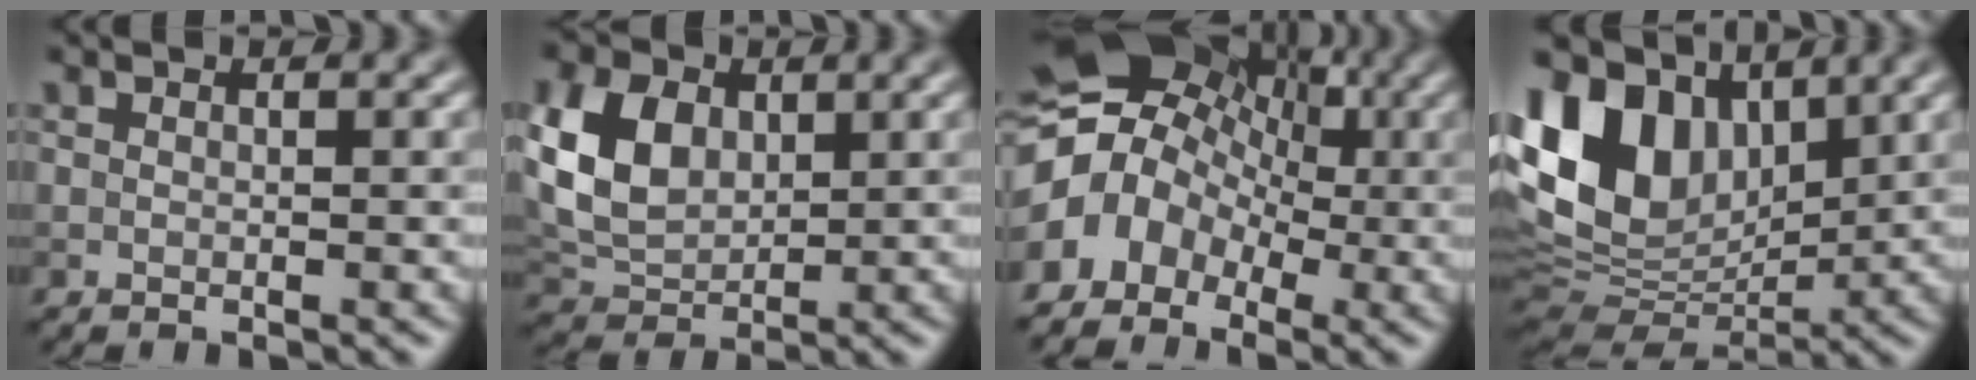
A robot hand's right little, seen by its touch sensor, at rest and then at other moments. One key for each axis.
{"total": 6.6, "fx": 1.4, "fy": 4.7, "fz": 4.4, "tx": -0.101, "ty": 0.005, "tz": 0.025}
{"total": 8.6, "fx": -0.8, "fy": 7.0, "fz": 5.0, "tx": -0.066, "ty": 0.016, "tz": -0.026}
{"total": 12.4, "fx": 5.1, "fy": 8.1, "fz": 8.0, "tx": -0.177, "ty": 0.016, "tz": 0.091}